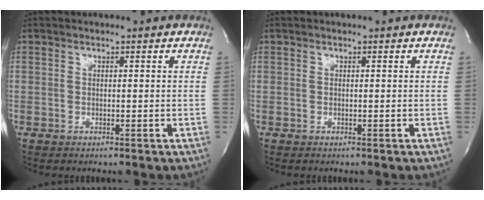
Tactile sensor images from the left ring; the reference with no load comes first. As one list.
[{"total": 0.0}]